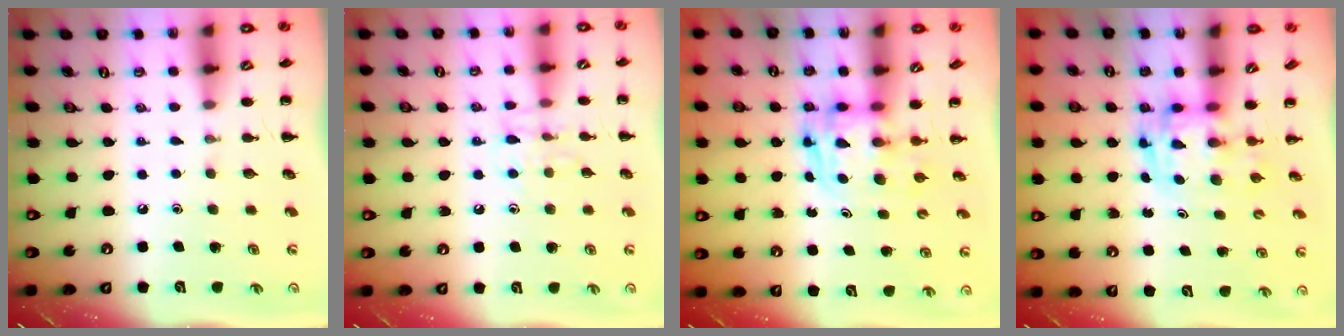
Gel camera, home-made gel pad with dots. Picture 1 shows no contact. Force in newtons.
{"total": 7.3, "press": 7.3, "slide": 0.9}
{"total": 2.7, "press": 2.7, "slide": 0.2}
{"total": 2.8, "press": 2.7, "slide": 0.5}